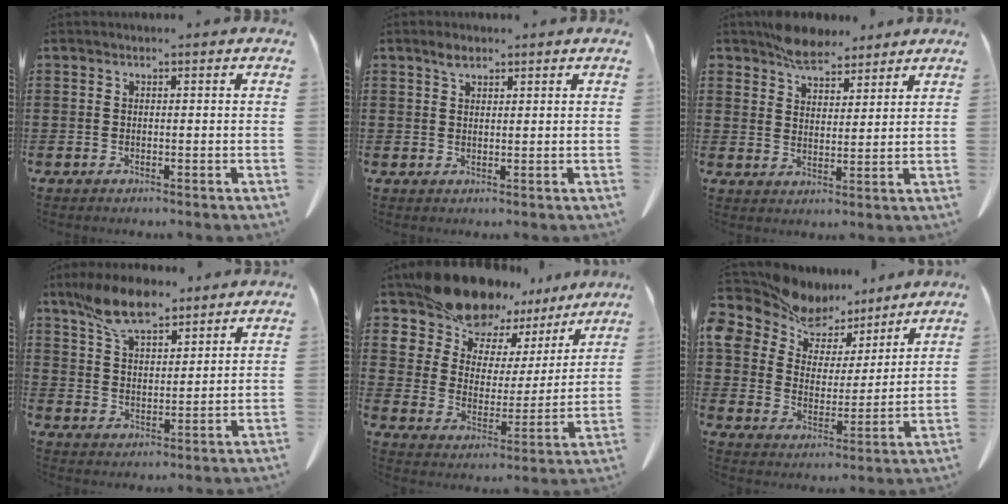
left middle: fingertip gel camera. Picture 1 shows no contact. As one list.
[{"total": 2.1, "force": [1.5, 1.0, 1.0], "torque": [-0.016, 0.000, 0.027]}, {"total": 6.2, "force": [5.5, 2.4, 1.6], "torque": [-0.050, -0.008, 0.107]}, {"total": 9.5, "force": [7.2, 3.5, 5.0], "torque": [-0.119, -0.004, 0.136]}, {"total": 13.1, "force": [11.9, 4.7, 2.7], "torque": [-0.104, -0.086, 0.218]}, {"total": 10.5, "force": [9.4, 4.4, 1.4], "torque": [-0.085, -0.056, 0.179]}]